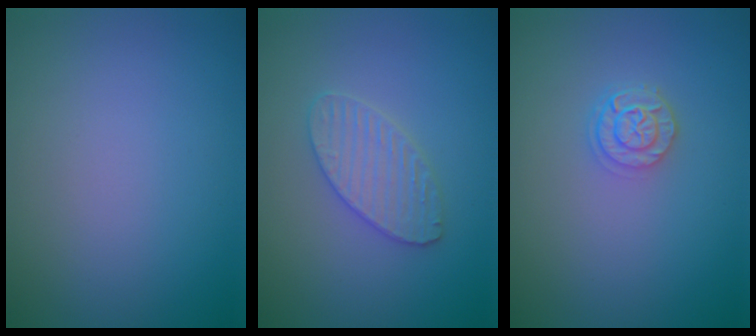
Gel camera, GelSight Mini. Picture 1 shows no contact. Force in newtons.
{"total": 3.0, "press": 3.0, "slide": 0.2}
{"total": 2.4, "press": 2.0, "slide": 1.3}